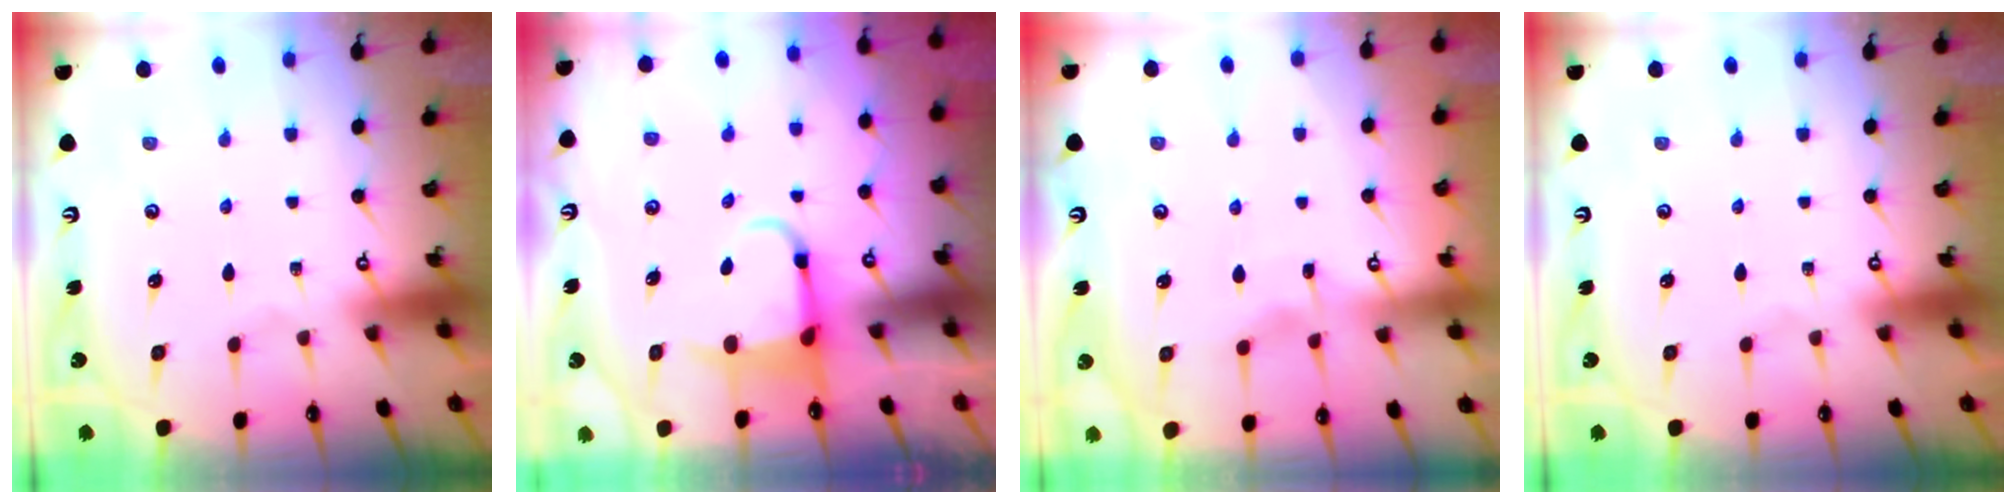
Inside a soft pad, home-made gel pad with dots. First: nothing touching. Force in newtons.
{"total": 3.8, "press": 3.7, "slide": 1.0}
{"total": 3.5, "press": 3.5, "slide": 0.4}
{"total": 0.0}